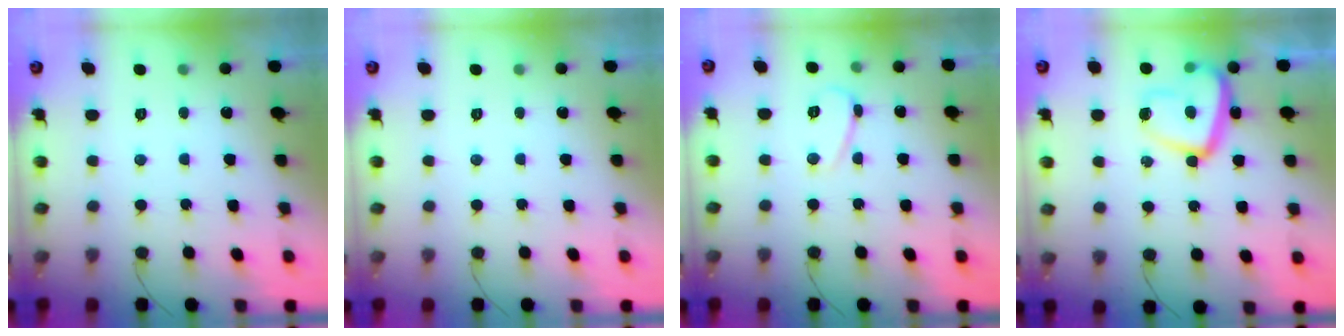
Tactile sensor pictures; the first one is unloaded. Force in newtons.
{"total": 0.0}
{"total": 5.6, "press": 5.6, "slide": 0.6}
{"total": 16.1, "press": 16.0, "slide": 1.6}